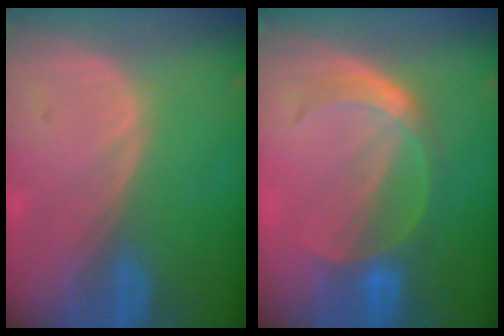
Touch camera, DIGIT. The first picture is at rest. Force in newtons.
{"total": 4.9, "press": 4.9, "slide": 0.3}